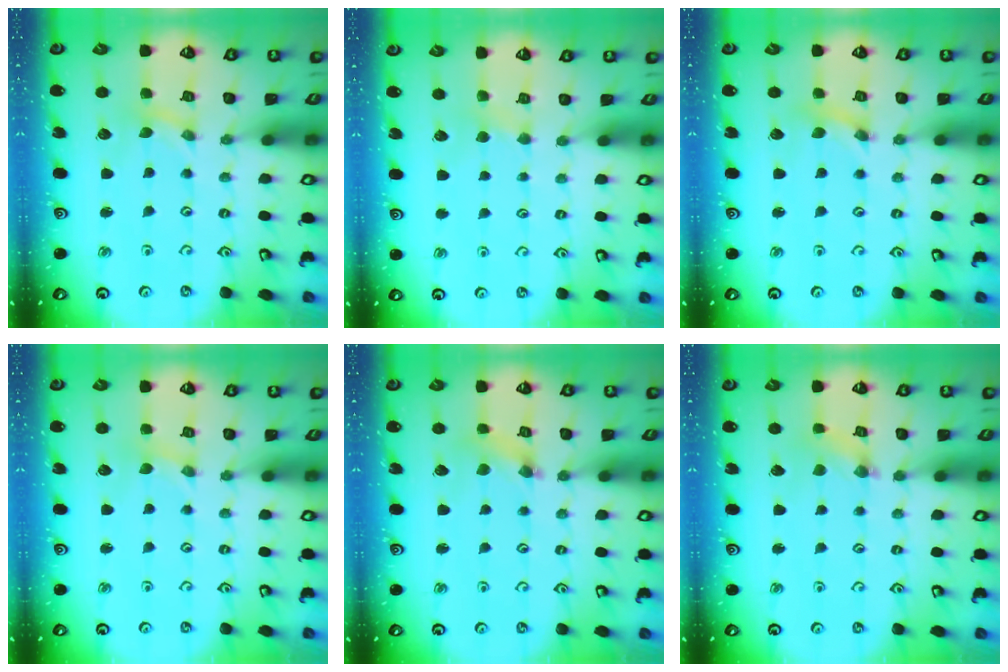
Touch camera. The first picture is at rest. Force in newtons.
{"total": 2.2, "press": 2.2, "slide": 0.4}
{"total": 1.1, "press": 1.1, "slide": 0.2}
{"total": 0.0}
{"total": 2.5, "press": 2.5, "slide": 0.4}
{"total": 1.2, "press": 1.2, "slide": 0.3}